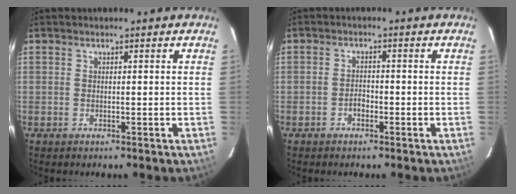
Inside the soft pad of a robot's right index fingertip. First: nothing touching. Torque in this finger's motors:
{"motor_torque": [0.61, 0.19, 0.22, 0.00]}